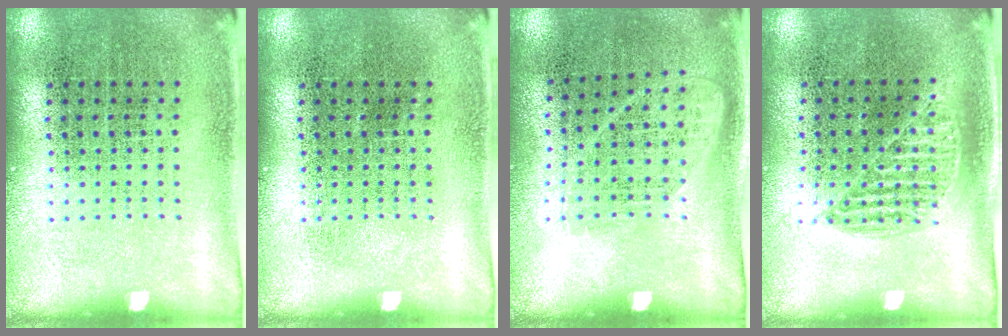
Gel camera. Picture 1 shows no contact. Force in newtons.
{"total": 0.0}
{"total": 1.1, "press": 0.9, "slide": 0.6}
{"total": 1.0, "press": 0.8, "slide": 0.4}